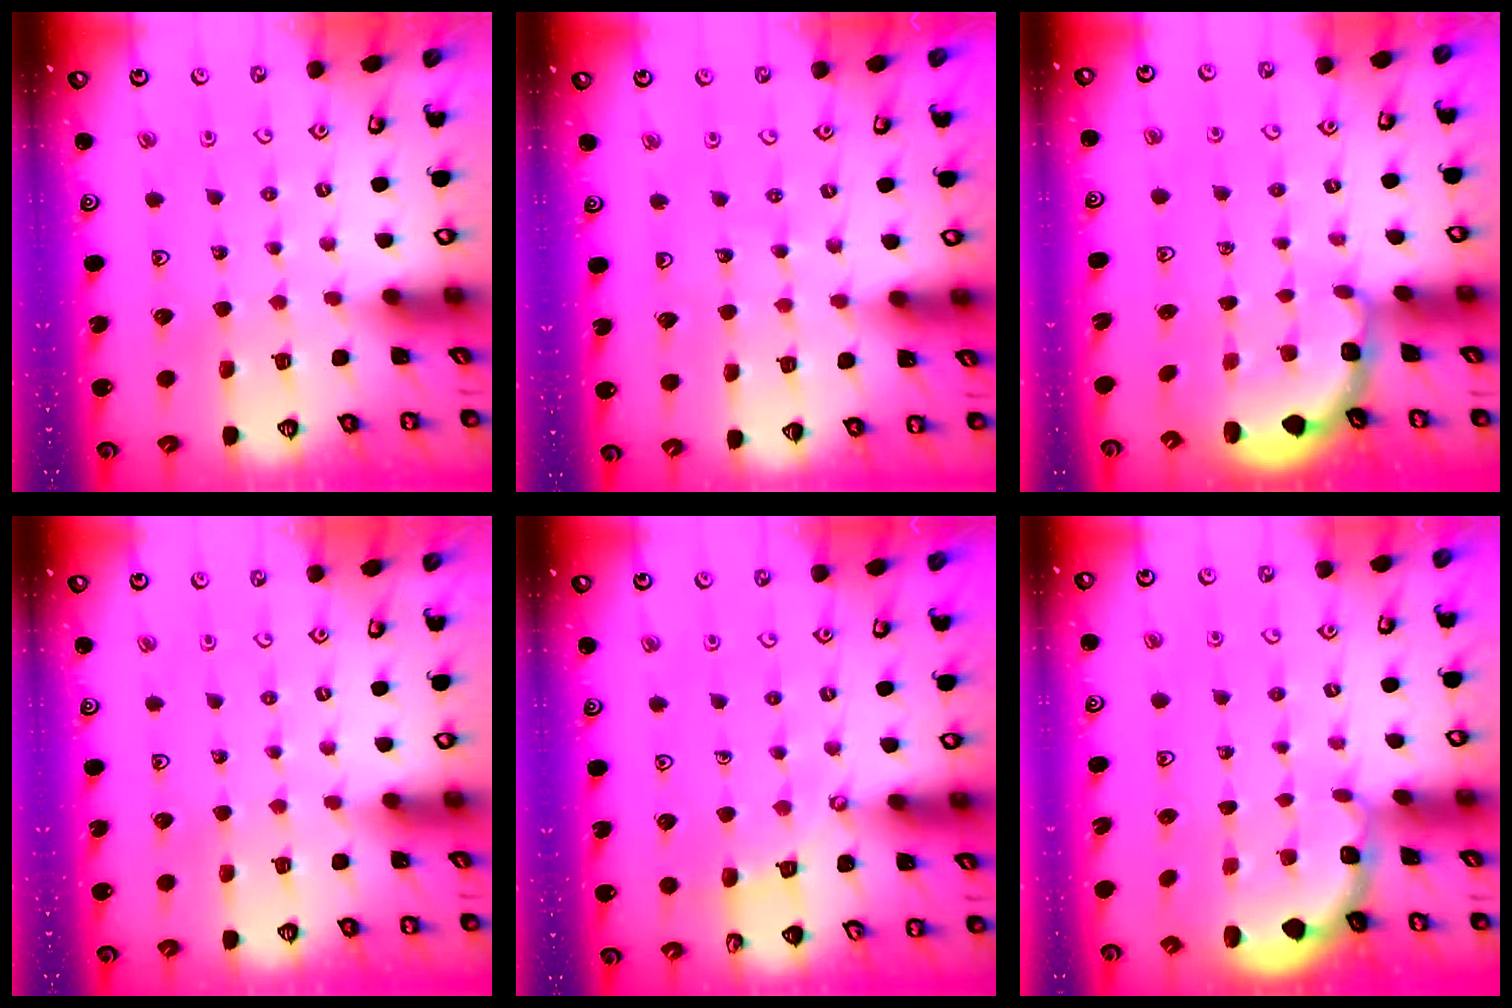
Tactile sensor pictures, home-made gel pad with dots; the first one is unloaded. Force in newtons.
{"total": 4.5, "press": 4.5, "slide": 0.5}
{"total": 2.7, "press": 2.3, "slide": 1.4}
{"total": 0.0}
{"total": 3.8, "press": 3.8, "slide": 0.4}
{"total": 1.9, "press": 1.8, "slide": 0.7}